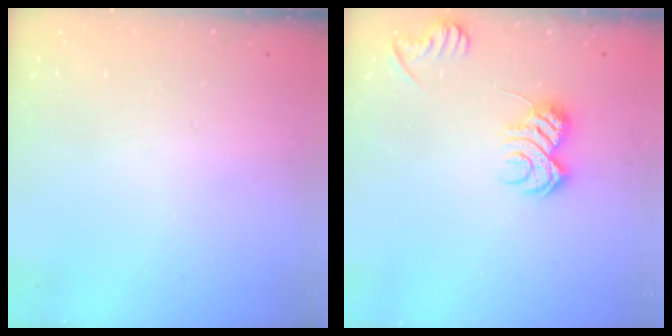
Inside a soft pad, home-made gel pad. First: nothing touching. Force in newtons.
{"total": 8.2, "press": 8.2, "slide": 1.1}